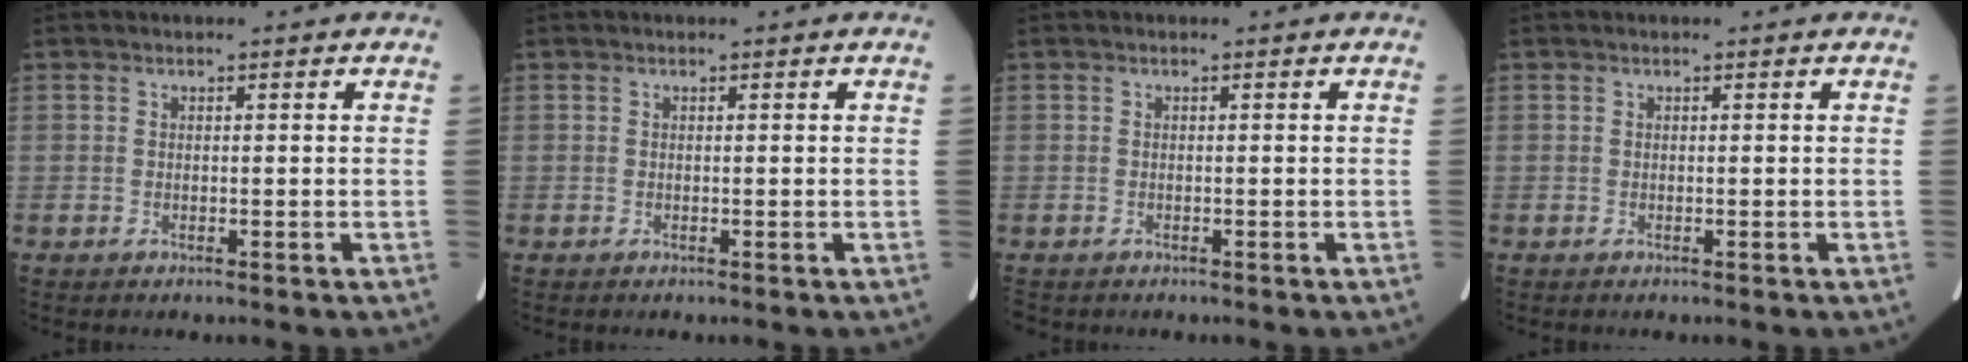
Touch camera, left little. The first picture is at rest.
{"total": 0.0}
{"total": 0.8, "force": [-0.6, 0.4, 0.2], "torque": [-0.009, 0.001, -0.008]}
{"total": 0.0}